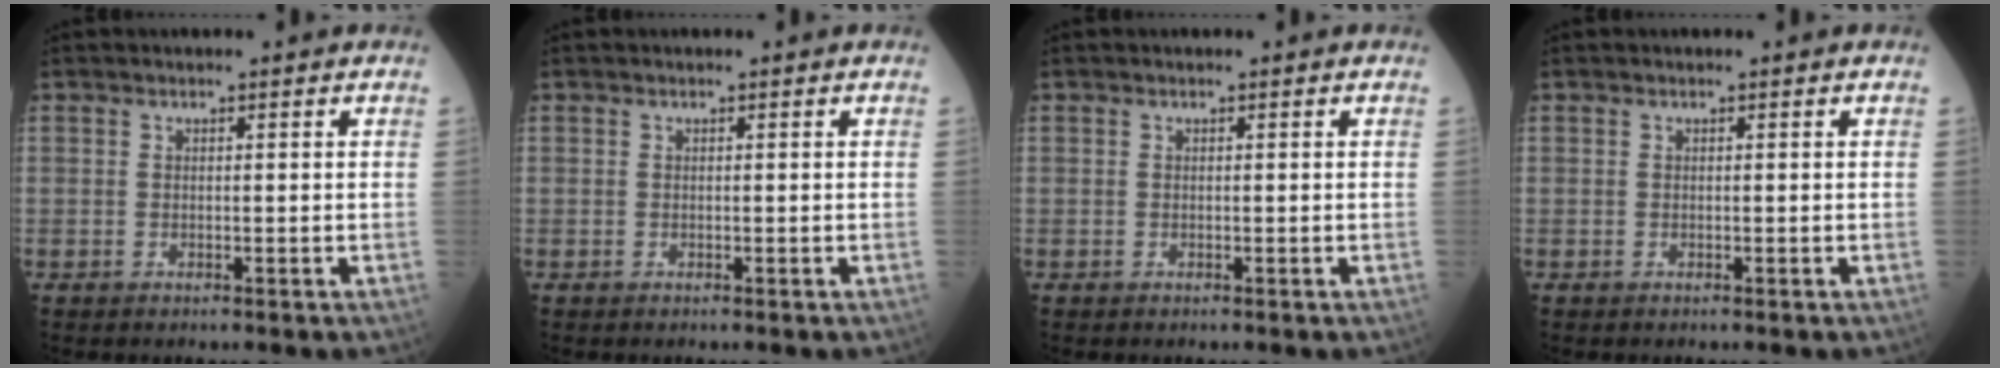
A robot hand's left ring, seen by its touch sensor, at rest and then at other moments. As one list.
[{"total": 0.0}, {"total": 0.0}, {"total": 0.0}]